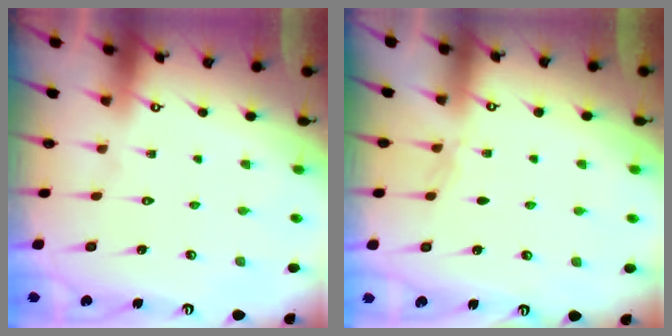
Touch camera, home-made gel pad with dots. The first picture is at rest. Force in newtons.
{"total": 2.1, "press": 2.0, "slide": 0.4}